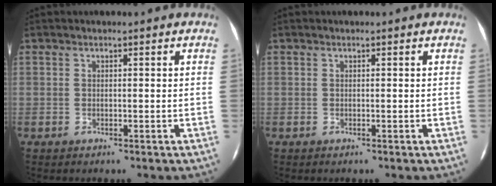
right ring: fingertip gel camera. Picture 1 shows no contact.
{"total": 0.0}